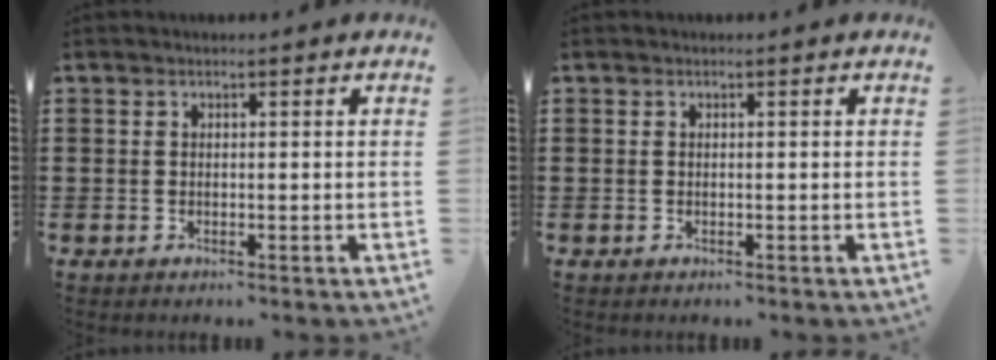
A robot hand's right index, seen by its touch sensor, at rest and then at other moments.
{"total": 0.0}